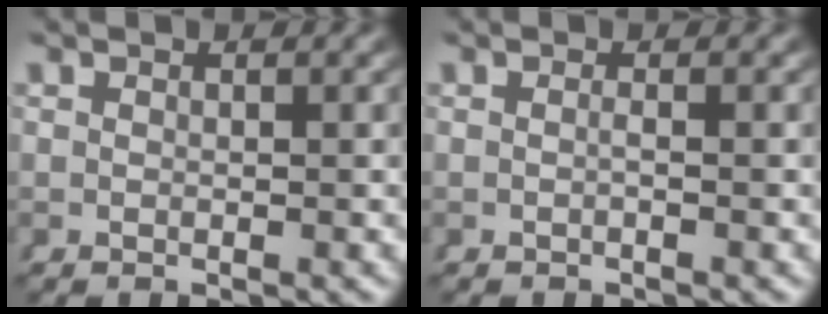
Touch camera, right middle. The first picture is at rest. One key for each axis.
{"total": 0.7, "fx": -0.4, "fy": 0.3, "fz": 0.6, "tx": -0.012, "ty": -0.001, "tz": -0.007}